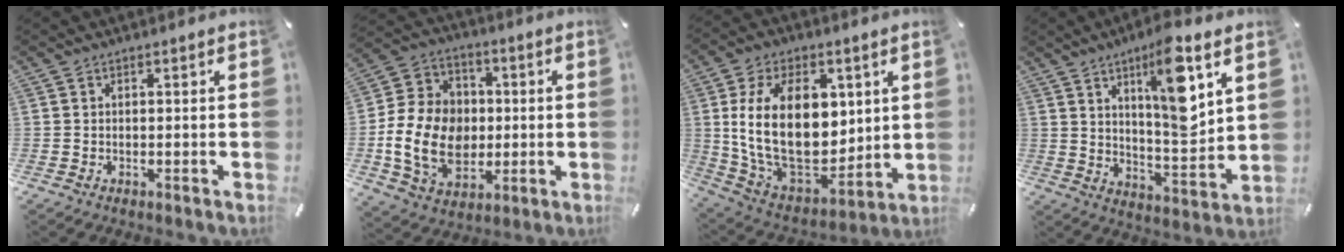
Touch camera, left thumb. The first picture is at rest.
{"total": 17.1, "force": [-2.0, 13.5, 10.2], "torque": [-0.225, 0.014, -0.032]}
{"total": 24.0, "force": [4.1, 15.4, 18.0], "torque": [-0.345, -0.031, 0.079]}
{"total": 14.6, "force": [7.2, 4.2, 12.0], "torque": [-0.176, -0.040, 0.113]}